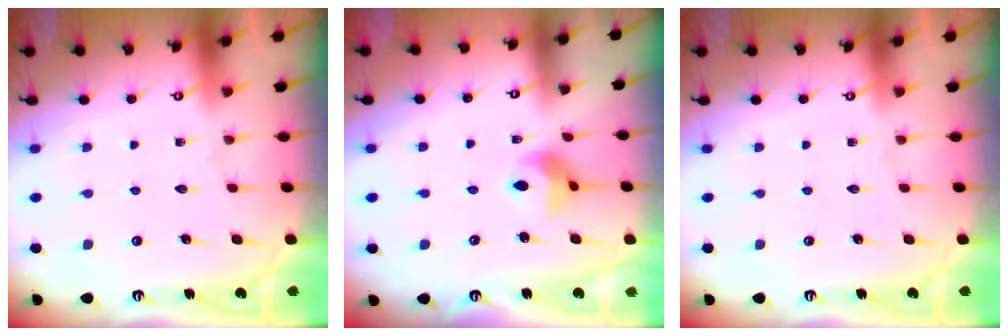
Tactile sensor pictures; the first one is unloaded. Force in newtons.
{"total": 7.5, "press": 7.5, "slide": 0.8}
{"total": 0.0}